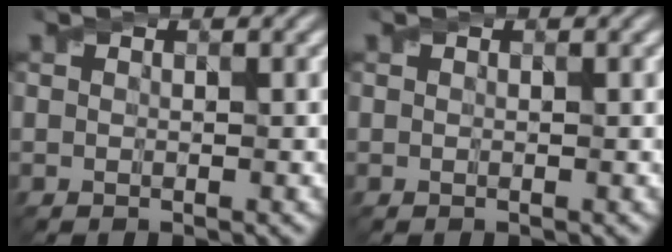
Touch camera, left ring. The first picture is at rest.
{"total": 0.0}